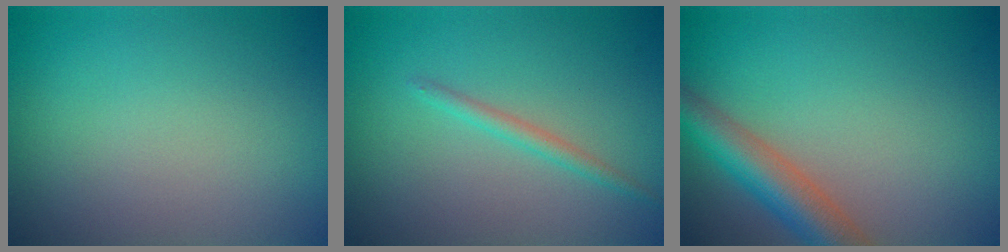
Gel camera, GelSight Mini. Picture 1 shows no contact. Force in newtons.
{"total": 1.4, "press": 1.4, "slide": 0.1}
{"total": 5.3, "press": 5.3, "slide": 0.1}